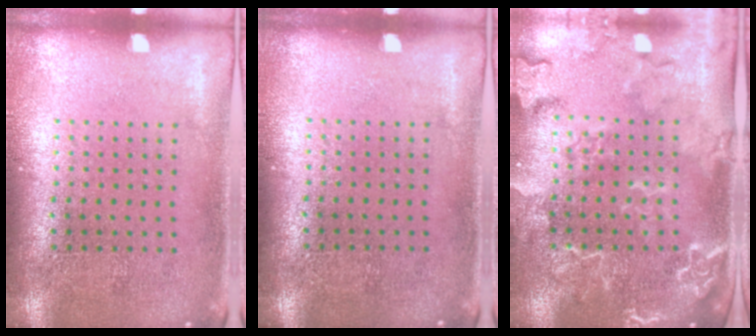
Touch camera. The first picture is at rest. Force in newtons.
{"total": 0.0}
{"total": 2.6, "press": 2.4, "slide": 0.9}